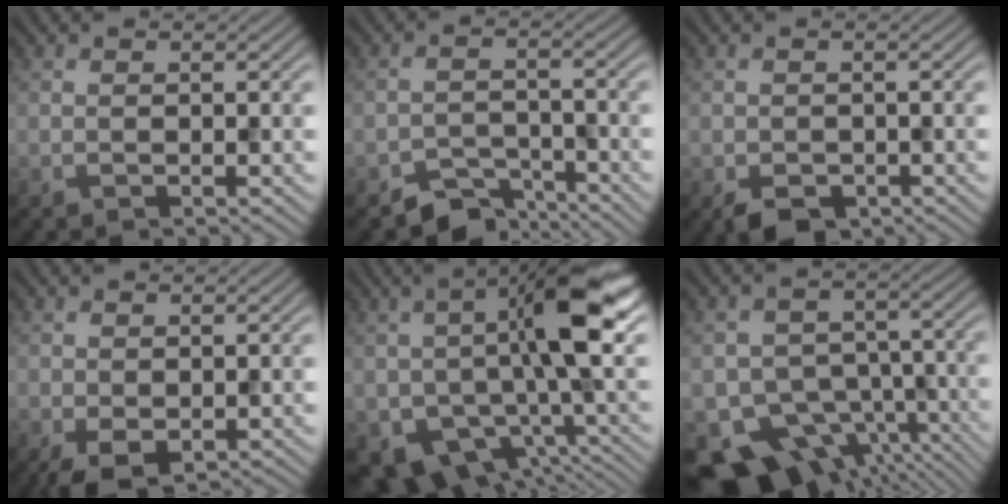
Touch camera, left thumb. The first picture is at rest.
{"total": 4.6, "force": [-3.9, 2.0, 1.2], "torque": [-0.014, -0.003, -0.073]}
{"total": 2.9, "force": [-1.6, 2.0, 1.3], "torque": [-0.025, -0.015, -0.031]}
{"total": 2.6, "force": [-0.3, 1.7, 1.9], "torque": [-0.044, -0.007, -0.002]}
{"total": 15.0, "force": [-1.8, 7.9, 12.6], "torque": [-0.207, -0.007, -0.024]}
{"total": 14.4, "force": [-9.3, 9.2, 5.9], "torque": [-0.112, -0.034, -0.128]}